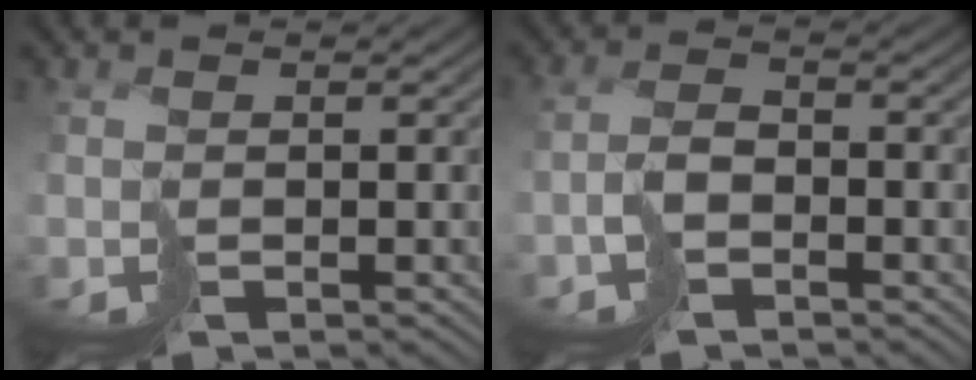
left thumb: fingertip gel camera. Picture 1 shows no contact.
{"total": 2.8, "force": [-2.0, 0.9, 1.7], "torque": [-0.025, 0.011, -0.042]}